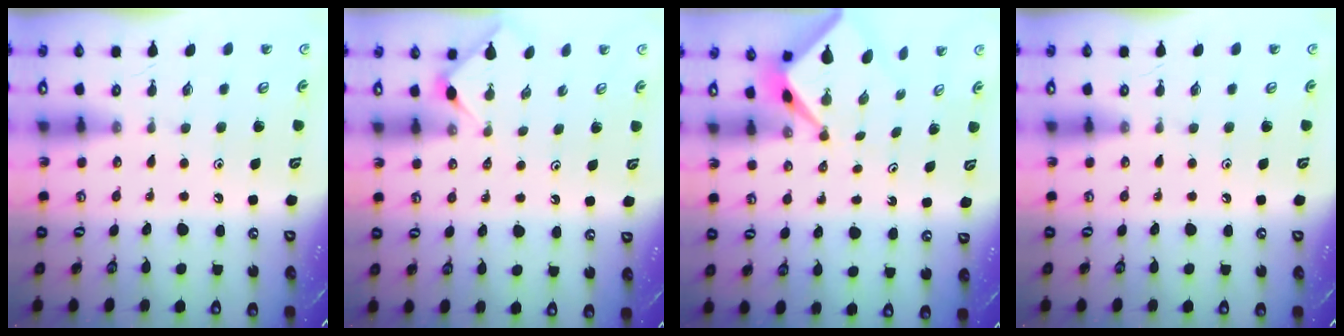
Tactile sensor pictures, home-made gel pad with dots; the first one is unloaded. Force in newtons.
{"total": 2.7, "press": 2.6, "slide": 0.4}
{"total": 2.5, "press": 2.4, "slide": 0.3}
{"total": 0.0}